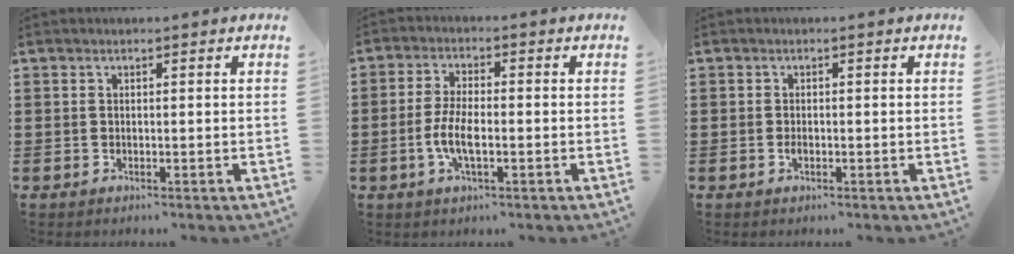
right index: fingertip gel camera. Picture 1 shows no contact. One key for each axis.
{"total": 5.7, "fx": -1.5, "fy": 1.8, "fz": 5.2, "tx": -0.123, "ty": -0.009, "tz": -0.037}
{"total": 1.0, "fx": -0.4, "fy": 0.4, "fz": 0.9, "tx": -0.017, "ty": -0.005, "tz": -0.006}